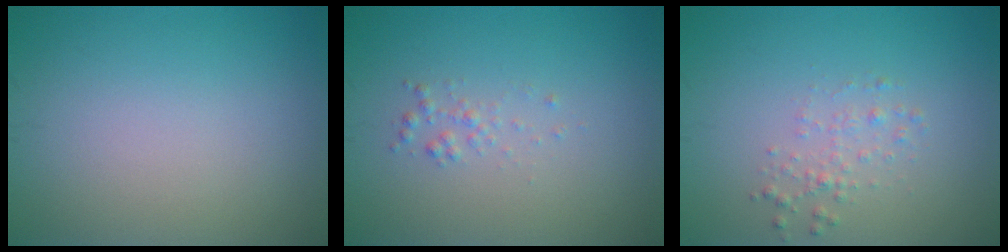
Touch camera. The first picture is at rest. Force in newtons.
{"total": 0.9, "press": 0.9, "slide": 0.0}
{"total": 1.4, "press": 1.4, "slide": 0.0}